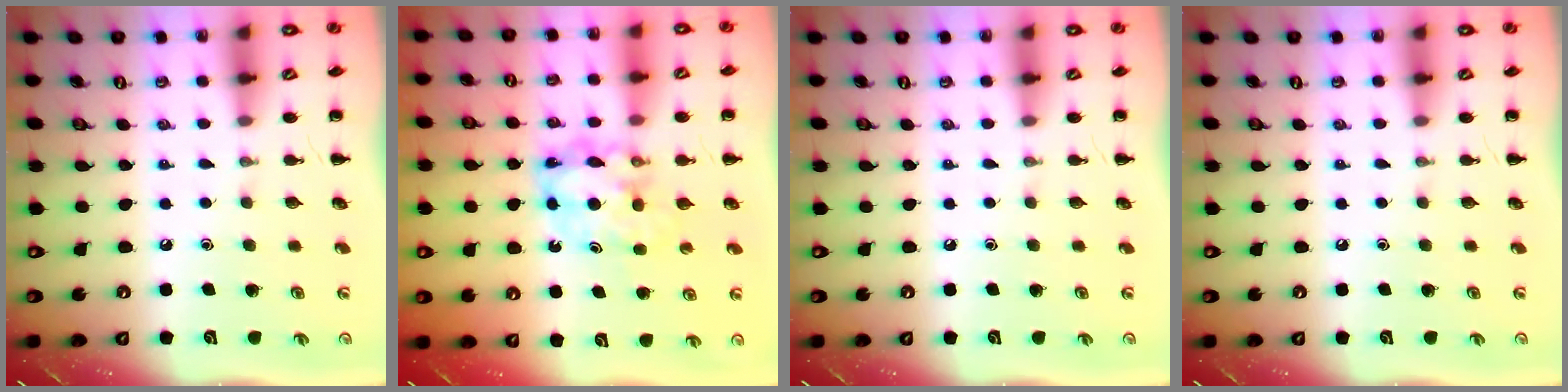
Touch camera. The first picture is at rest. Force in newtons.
{"total": 8.0, "press": 7.8, "slide": 1.5}
{"total": 0.0}
{"total": 0.0}